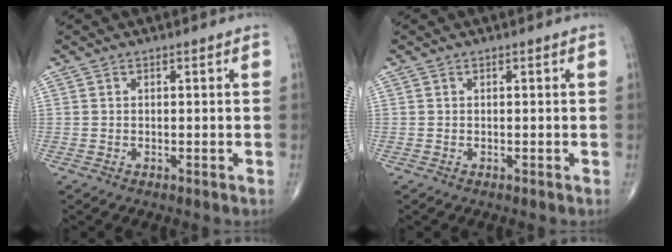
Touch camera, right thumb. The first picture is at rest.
{"total": 0.0}